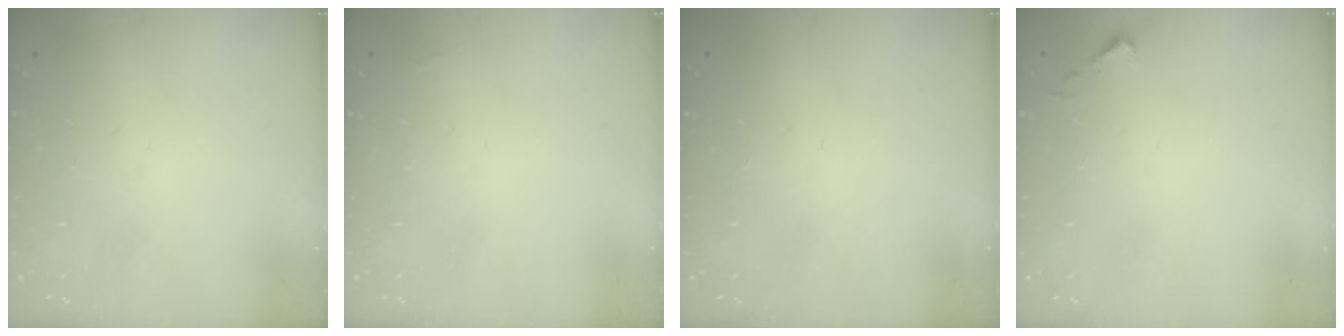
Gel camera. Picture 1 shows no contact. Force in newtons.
{"total": 1.3, "press": 1.3, "slide": 0.2}
{"total": 0.0}
{"total": 3.7, "press": 3.6, "slide": 0.5}